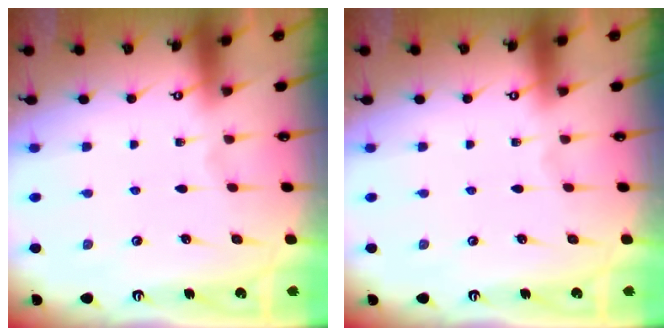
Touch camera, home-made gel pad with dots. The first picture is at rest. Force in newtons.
{"total": 0.0}